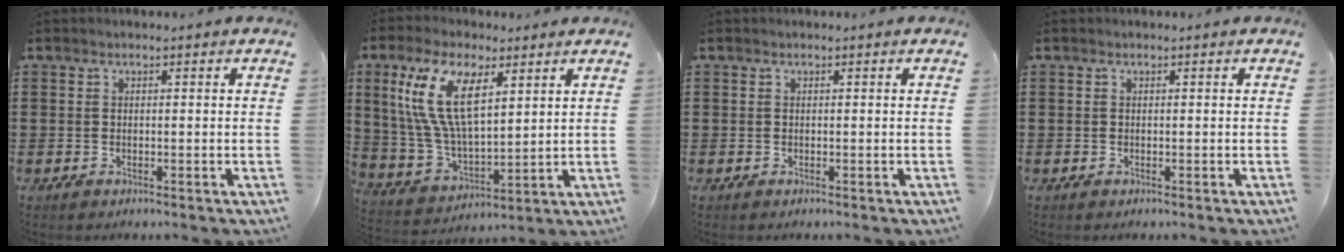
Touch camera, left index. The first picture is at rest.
{"total": 12.8, "force": [5.9, 5.6, 9.8], "torque": [-0.214, 0.005, 0.110]}
{"total": 0.0}
{"total": 0.0}